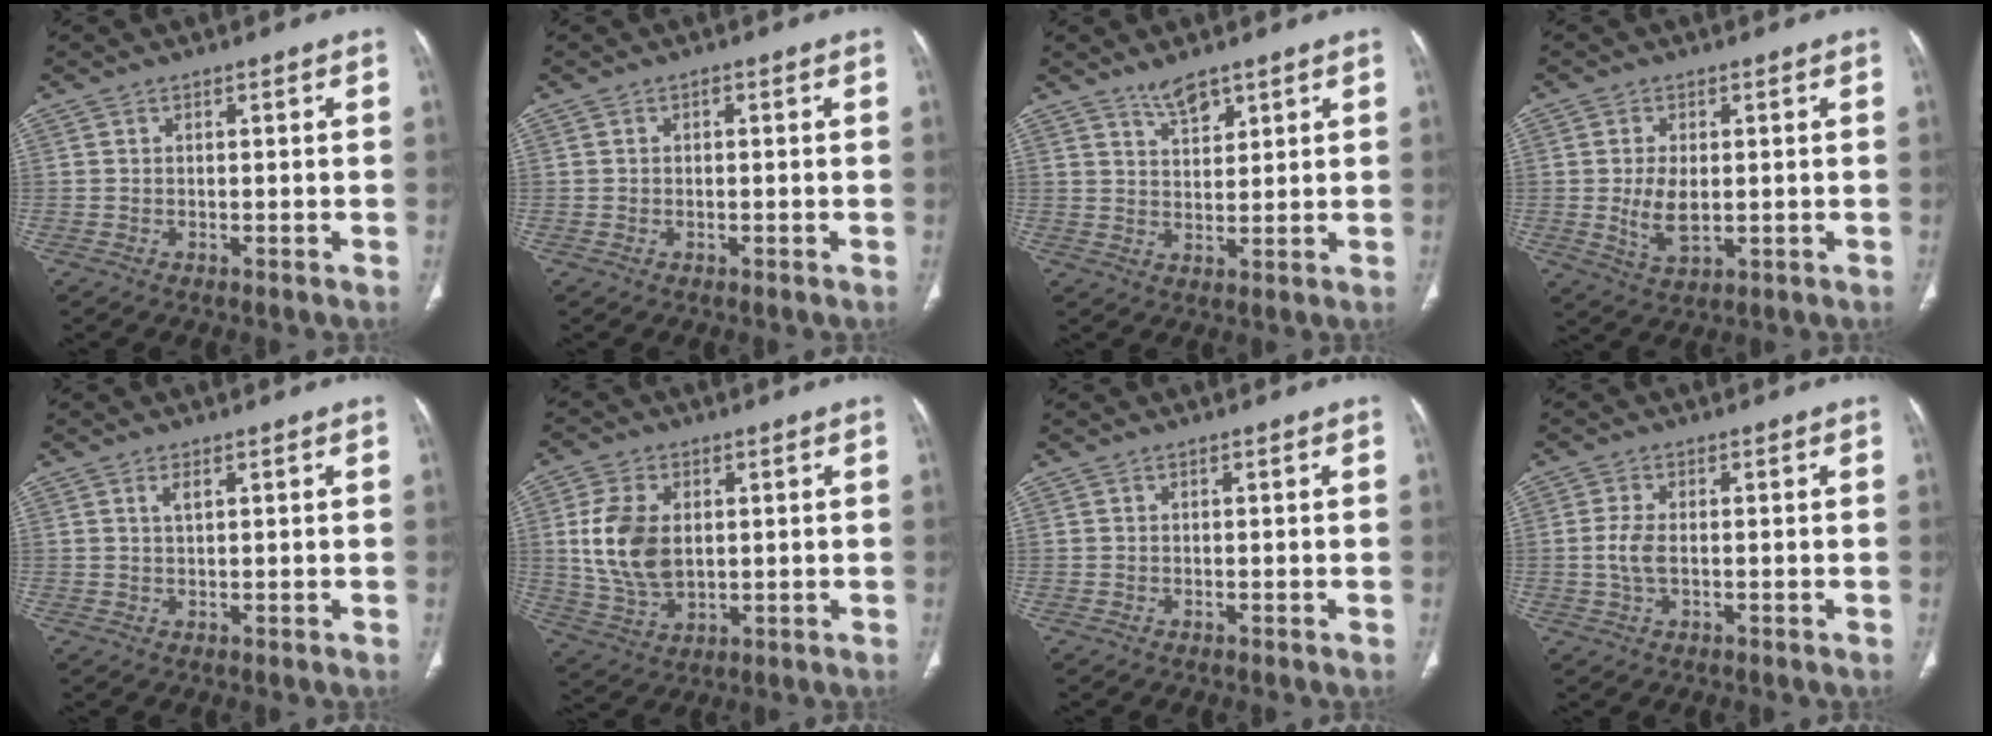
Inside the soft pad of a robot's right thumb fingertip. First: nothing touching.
{"total": 0.6, "force": [0.0, 0.5, 0.4], "torque": [-0.007, 0.001, -0.001]}
{"total": 4.4, "force": [3.4, 1.6, 2.2], "torque": [-0.026, -0.025, 0.063]}
{"total": 6.6, "force": [-0.1, 3.7, 5.5], "torque": [-0.103, -0.010, 0.007]}
{"total": 1.6, "force": [0.8, 0.5, 1.3], "torque": [-0.025, -0.002, 0.018]}
{"total": 12.0, "force": [1.6, 7.7, 9.1], "torque": [-0.175, -0.008, 0.041]}
{"total": 0.0}
{"total": 3.6, "force": [-0.2, 1.7, 3.1], "torque": [-0.080, 0.002, -0.005]}